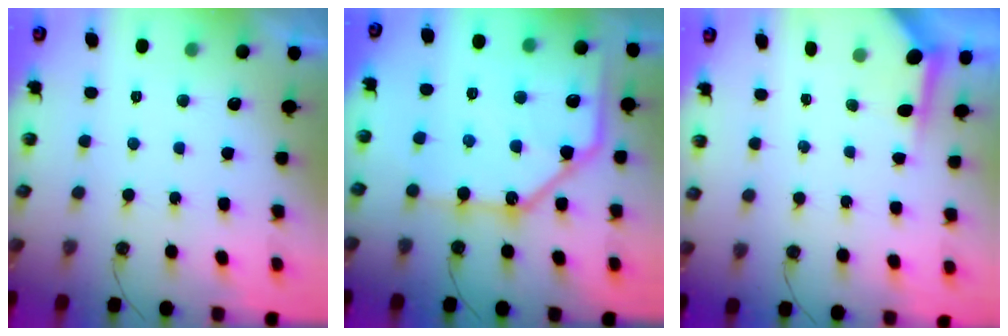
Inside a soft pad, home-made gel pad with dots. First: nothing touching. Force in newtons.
{"total": 20.2, "press": 20.0, "slide": 2.5}
{"total": 3.8, "press": 3.7, "slide": 0.4}